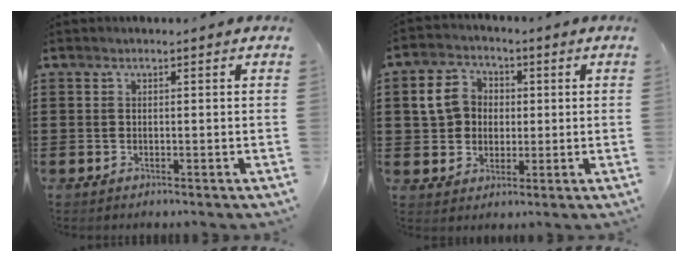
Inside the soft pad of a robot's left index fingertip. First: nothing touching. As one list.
[{"total": 6.3, "force": [0.9, 5.4, 3.2], "torque": [-0.088, 0.016, 0.013]}]